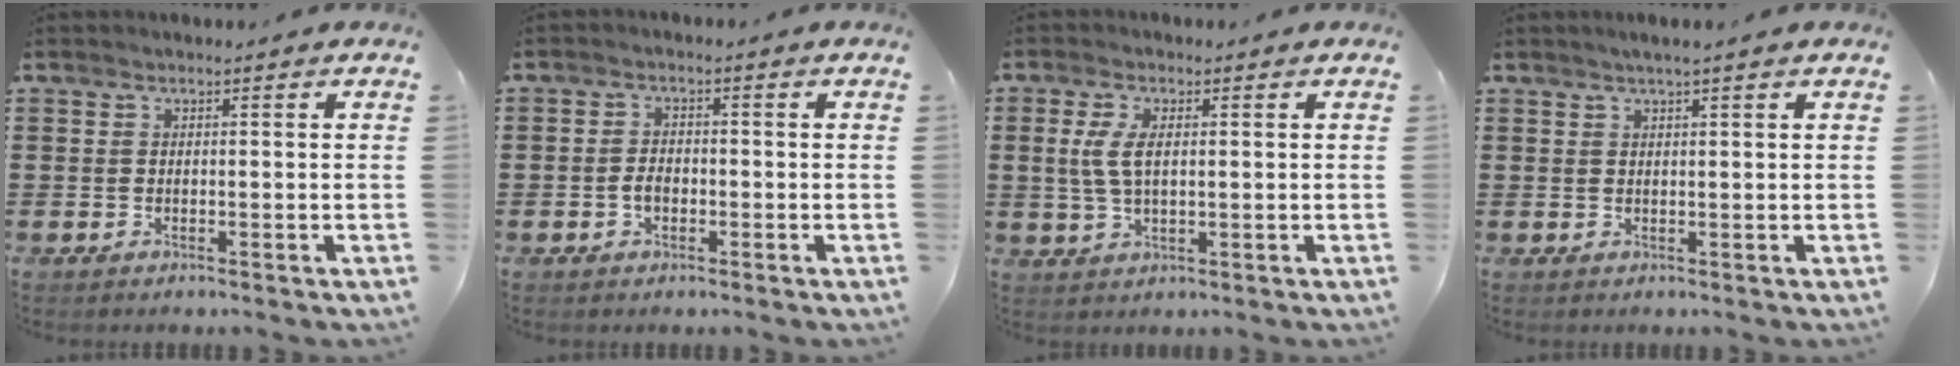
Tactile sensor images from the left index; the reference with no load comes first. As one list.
[{"total": 2.3, "force": [-0.7, 1.4, 1.7], "torque": [-0.043, 0.002, -0.017]}, {"total": 4.7, "force": [0.8, 2.1, 4.2], "torque": [-0.109, 0.000, 0.005]}, {"total": 1.2, "force": [0.9, -0.1, 0.8], "torque": [-0.015, 0.001, 0.016]}]